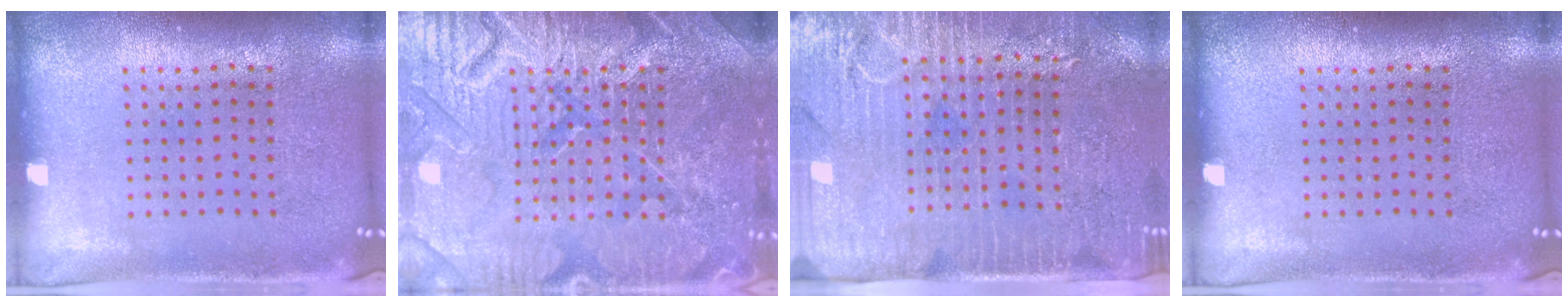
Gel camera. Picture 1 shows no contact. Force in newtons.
{"total": 7.9, "press": 7.8, "slide": 1.0}
{"total": 3.6, "press": 3.3, "slide": 1.6}
{"total": 0.0}